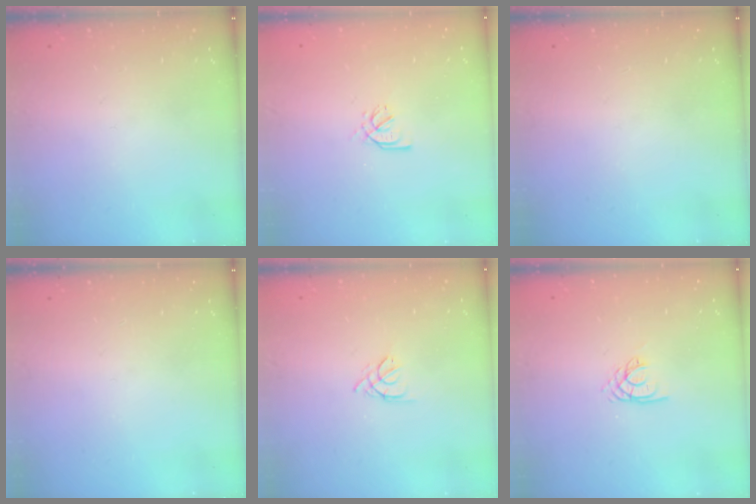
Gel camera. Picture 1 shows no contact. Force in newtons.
{"total": 1.7, "press": 1.6, "slide": 0.5}
{"total": 0.0}
{"total": 0.0}
{"total": 3.0, "press": 2.9, "slide": 0.7}
{"total": 2.1, "press": 2.1, "slide": 0.3}